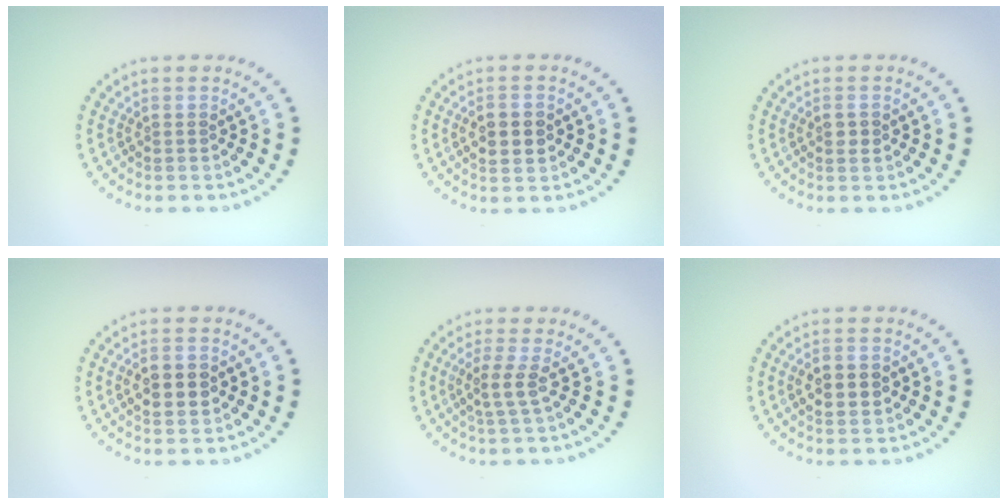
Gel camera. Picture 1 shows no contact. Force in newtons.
{"total": 2.6, "press": 2.6, "slide": 0.2}
{"total": 1.1, "press": 1.1, "slide": 0.1}
{"total": 2.6, "press": 2.6, "slide": 0.2}
{"total": 2.0, "press": 1.5, "slide": 1.3}
{"total": 3.1, "press": 3.1, "slide": 0.1}